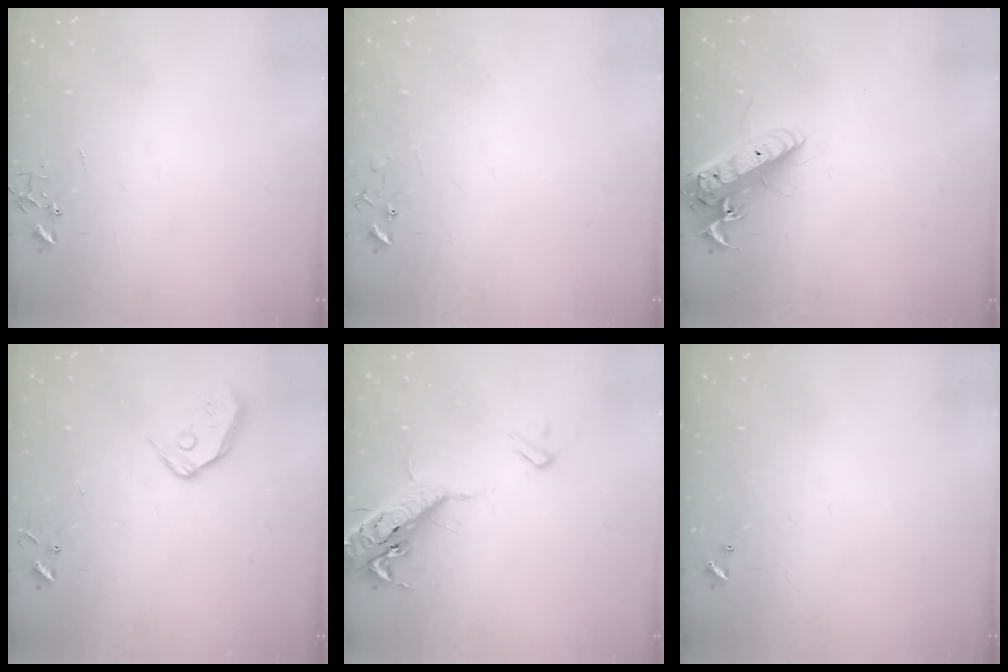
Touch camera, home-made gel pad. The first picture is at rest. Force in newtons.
{"total": 6.4, "press": 6.4, "slide": 0.4}
{"total": 16.4, "press": 16.1, "slide": 3.0}
{"total": 9.8, "press": 9.7, "slide": 1.3}
{"total": 18.4, "press": 18.0, "slide": 4.0}
{"total": 0.0}